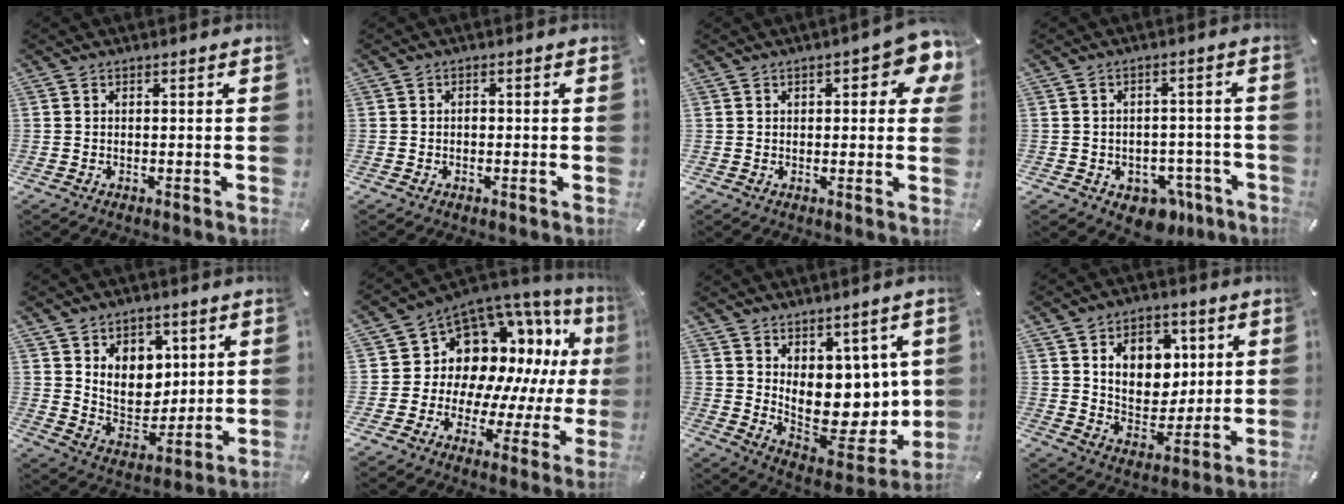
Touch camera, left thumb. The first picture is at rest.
{"total": 1.3, "force": [-0.3, 1.0, 0.8], "torque": [-0.016, 0.002, -0.006]}
{"total": 6.9, "force": [3.2, 3.2, 5.1], "torque": [-0.062, -0.009, 0.051]}
{"total": 7.1, "force": [-3.8, 5.1, 3.2], "torque": [-0.040, 0.031, -0.060]}
{"total": 10.2, "force": [4.5, 8.4, 3.6], "torque": [-0.056, -0.031, 0.087]}
{"total": 13.3, "force": [4.7, 11.5, 4.6], "torque": [-0.068, -0.076, 0.103]}
{"total": 10.6, "force": [2.4, 8.2, 6.4], "torque": [-0.080, -0.050, 0.062]}
{"total": 11.5, "force": [4.2, 9.1, 5.6], "torque": [-0.078, -0.019, 0.076]}